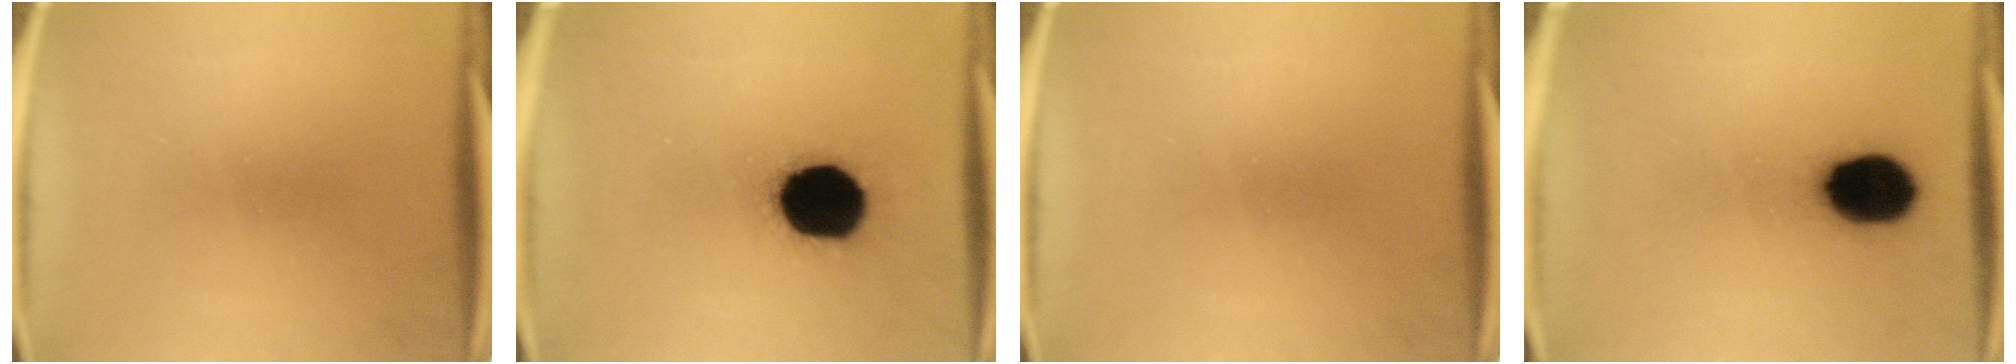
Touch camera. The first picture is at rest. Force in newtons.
{"total": 19.7}
{"total": 0.0}
{"total": 13.8}